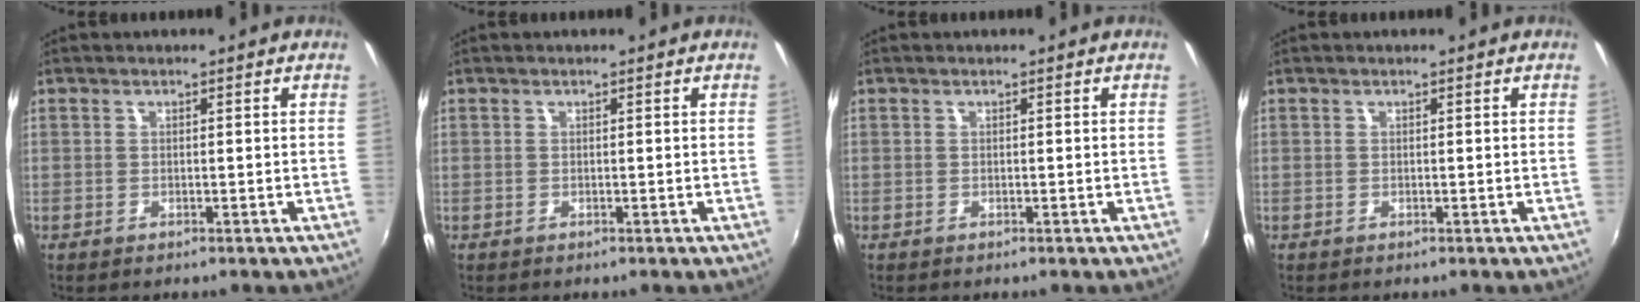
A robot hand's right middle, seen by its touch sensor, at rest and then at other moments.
{"total": 0.0}
{"total": 0.0}
{"total": 0.0}